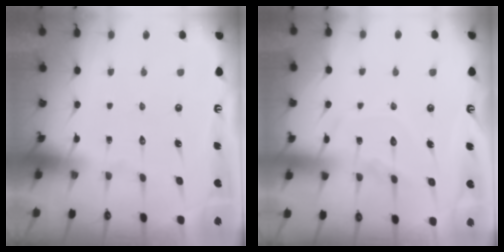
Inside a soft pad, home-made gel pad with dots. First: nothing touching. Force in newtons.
{"total": 10.1, "press": 10.1, "slide": 0.7}